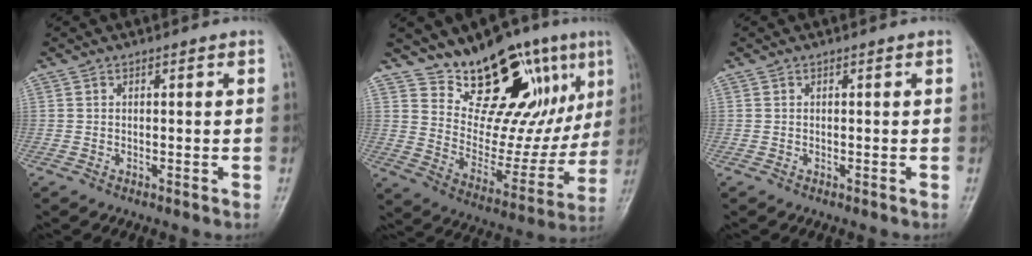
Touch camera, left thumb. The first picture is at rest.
{"total": 22.4, "force": [12.8, 9.9, 15.4], "torque": [-0.164, -0.062, 0.211]}
{"total": 0.0}